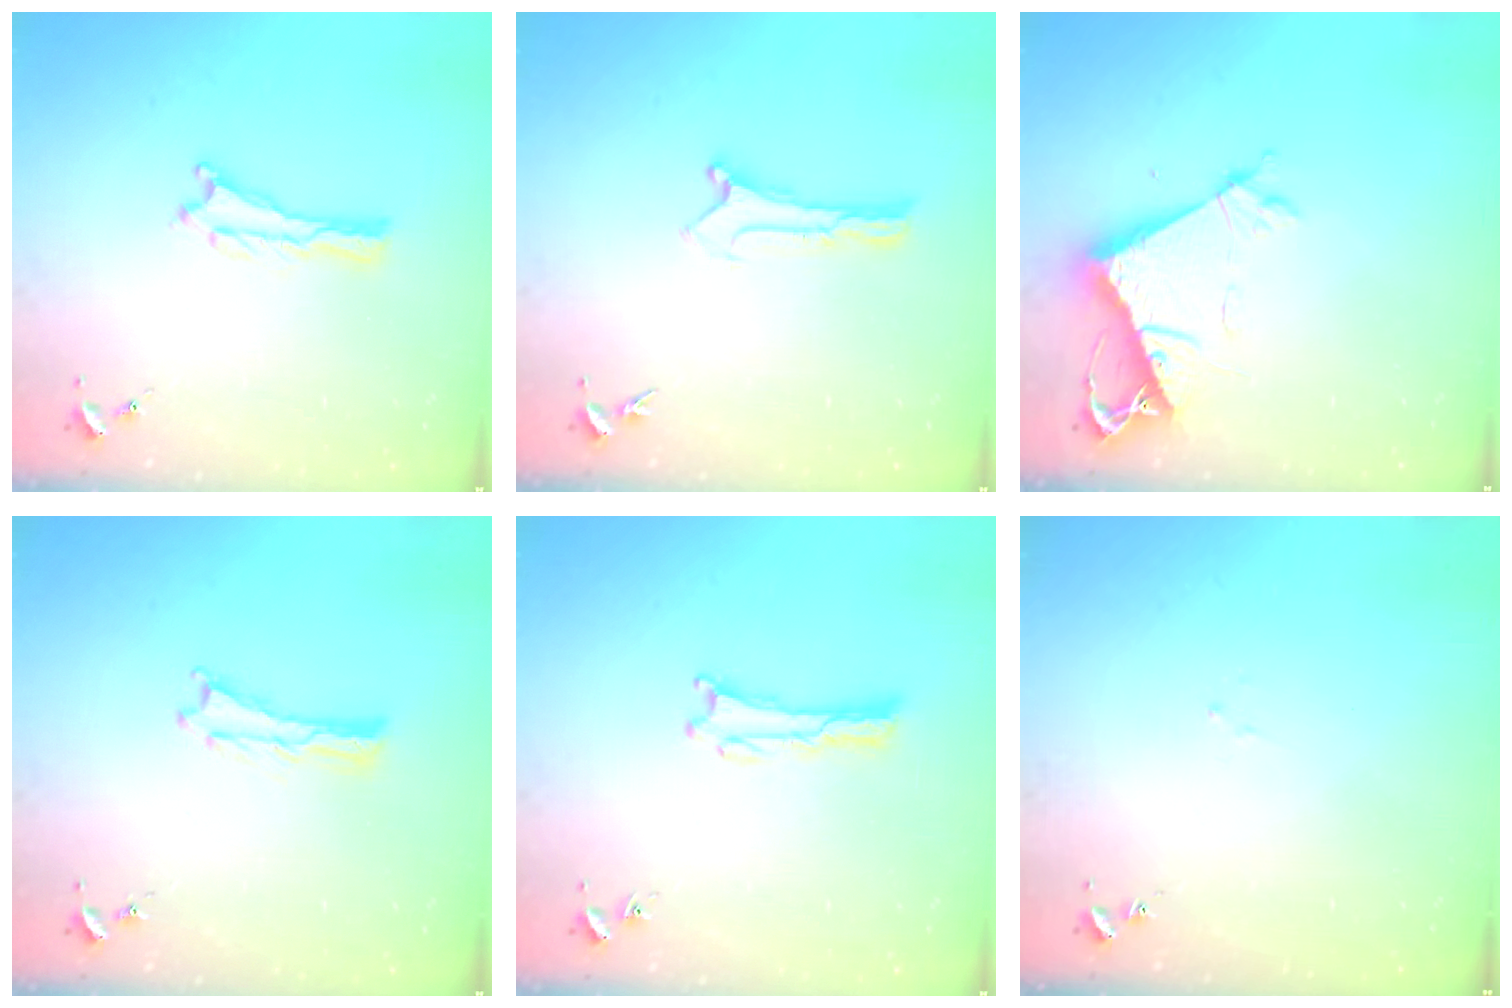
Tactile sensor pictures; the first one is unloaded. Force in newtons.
{"total": 0.0}
{"total": 7.5, "press": 7.5, "slide": 0.1}
{"total": 0.0}
{"total": 0.0}
{"total": 1.1, "press": 1.0, "slide": 0.2}